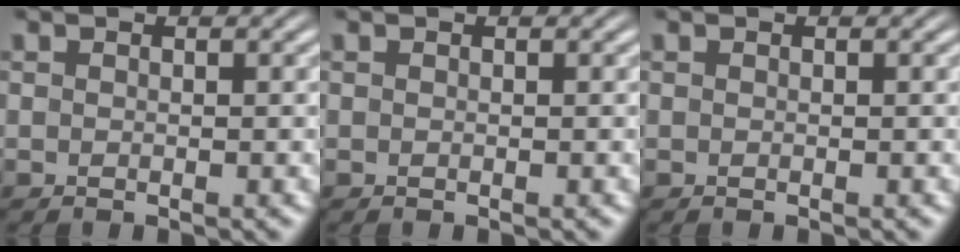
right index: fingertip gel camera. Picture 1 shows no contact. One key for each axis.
{"total": 0.0}
{"total": 0.0}